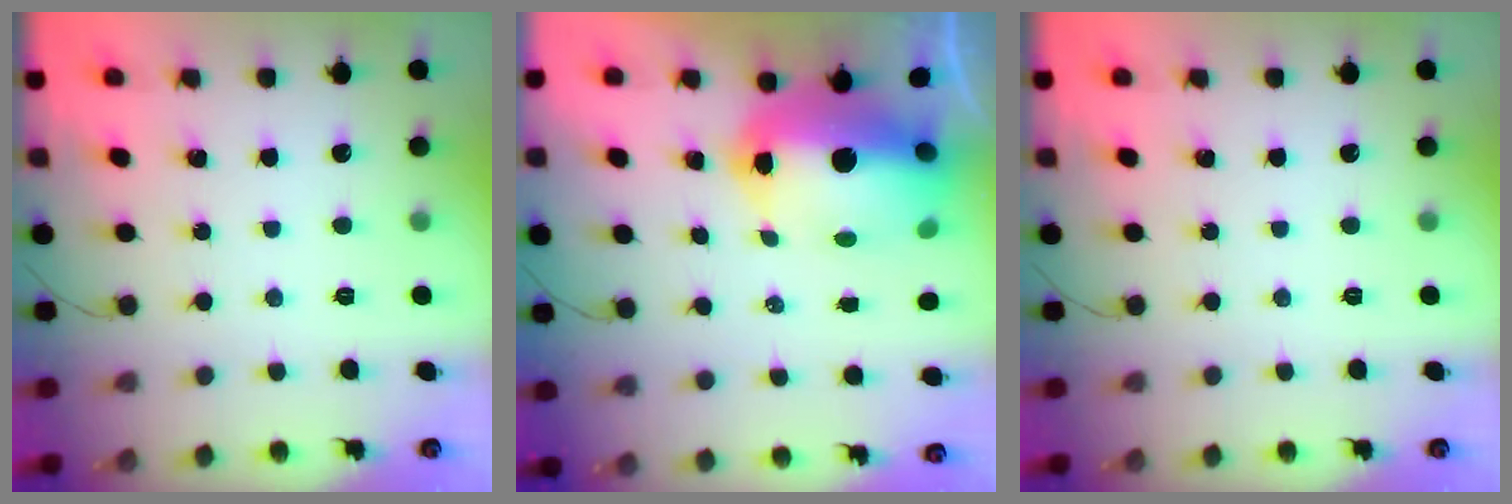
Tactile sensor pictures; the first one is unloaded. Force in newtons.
{"total": 16.0, "press": 15.7, "slide": 2.9}
{"total": 0.0}